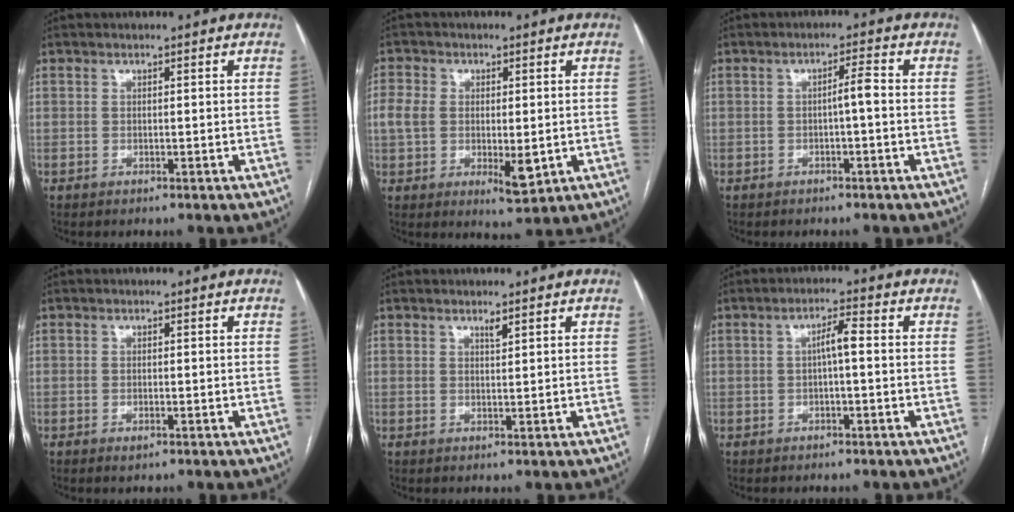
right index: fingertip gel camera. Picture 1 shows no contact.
{"total": 8.0, "force": [-0.7, 4.4, 6.6], "torque": [-0.116, -0.005, -0.004]}
{"total": 2.4, "force": [-0.4, 0.1, 2.4], "torque": [-0.036, 0.005, -0.007]}
{"total": 0.8, "force": [-0.5, 0.3, 0.6], "torque": [-0.009, -0.002, -0.004]}
{"total": 1.0, "force": [0.8, 0.0, 0.7], "torque": [-0.013, -0.004, 0.014]}
{"total": 3.1, "force": [0.0, 0.4, 3.0], "torque": [-0.052, 0.009, 0.000]}